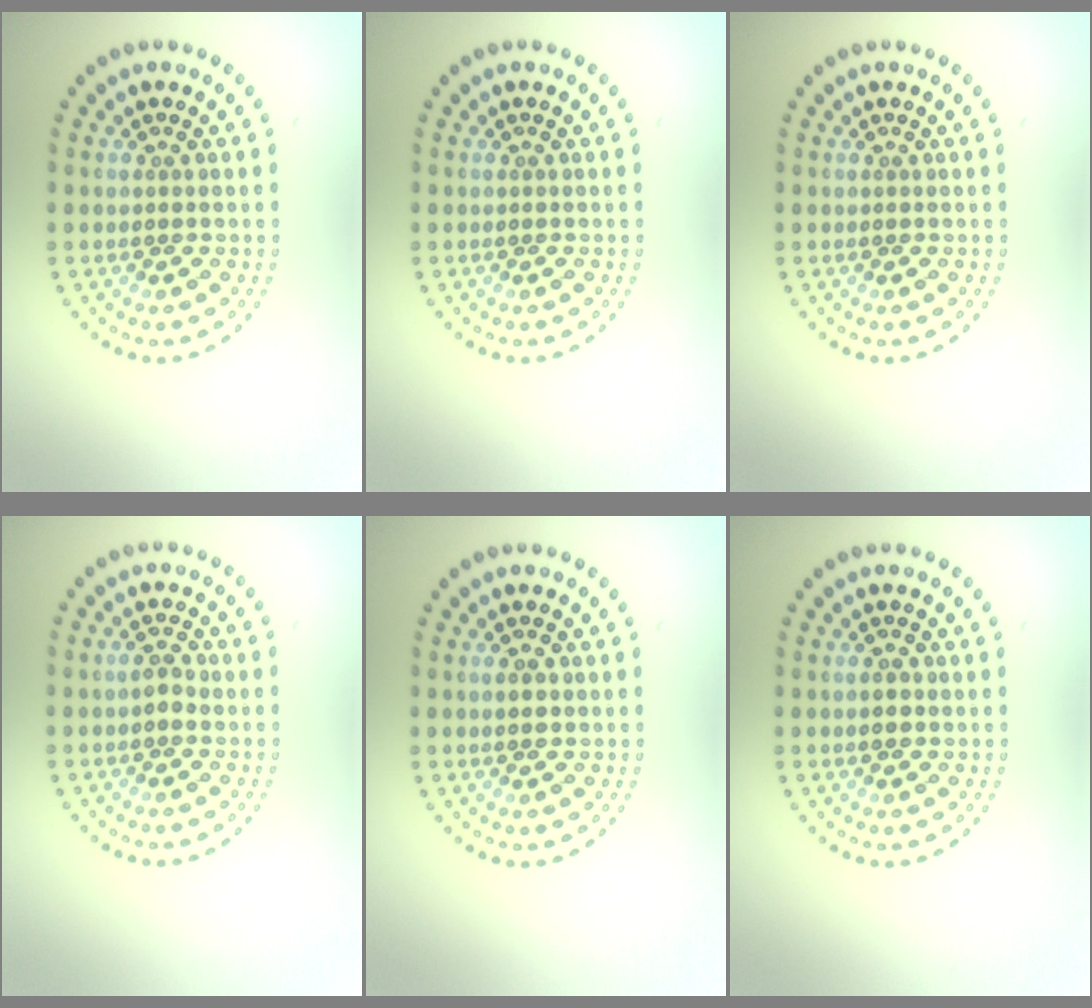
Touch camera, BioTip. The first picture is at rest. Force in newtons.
{"total": 0.0}
{"total": 0.0}
{"total": 1.2, "press": 1.2, "slide": 0.2}
{"total": 0.9, "press": 0.8, "slide": 0.3}
{"total": 1.1, "press": 1.1, "slide": 0.2}